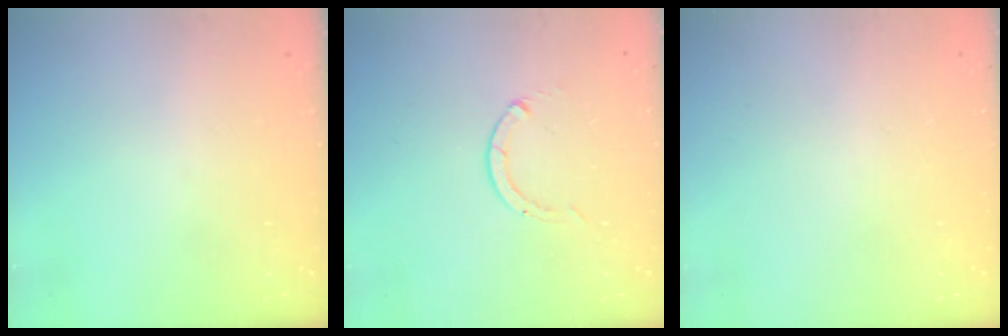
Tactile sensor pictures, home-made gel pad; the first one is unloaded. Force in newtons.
{"total": 0.0}
{"total": 2.6, "press": 2.6, "slide": 0.2}